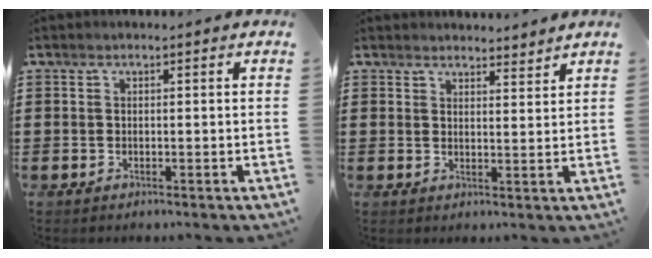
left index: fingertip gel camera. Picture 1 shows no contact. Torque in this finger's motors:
{"motor_torque": [-0.20, -0.02, -0.06, 0.00]}